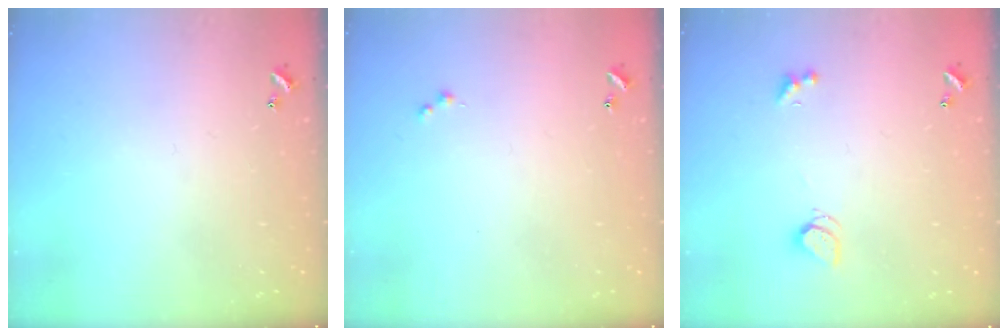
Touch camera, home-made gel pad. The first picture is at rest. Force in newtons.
{"total": 0.0}
{"total": 1.4, "press": 1.3, "slide": 0.5}